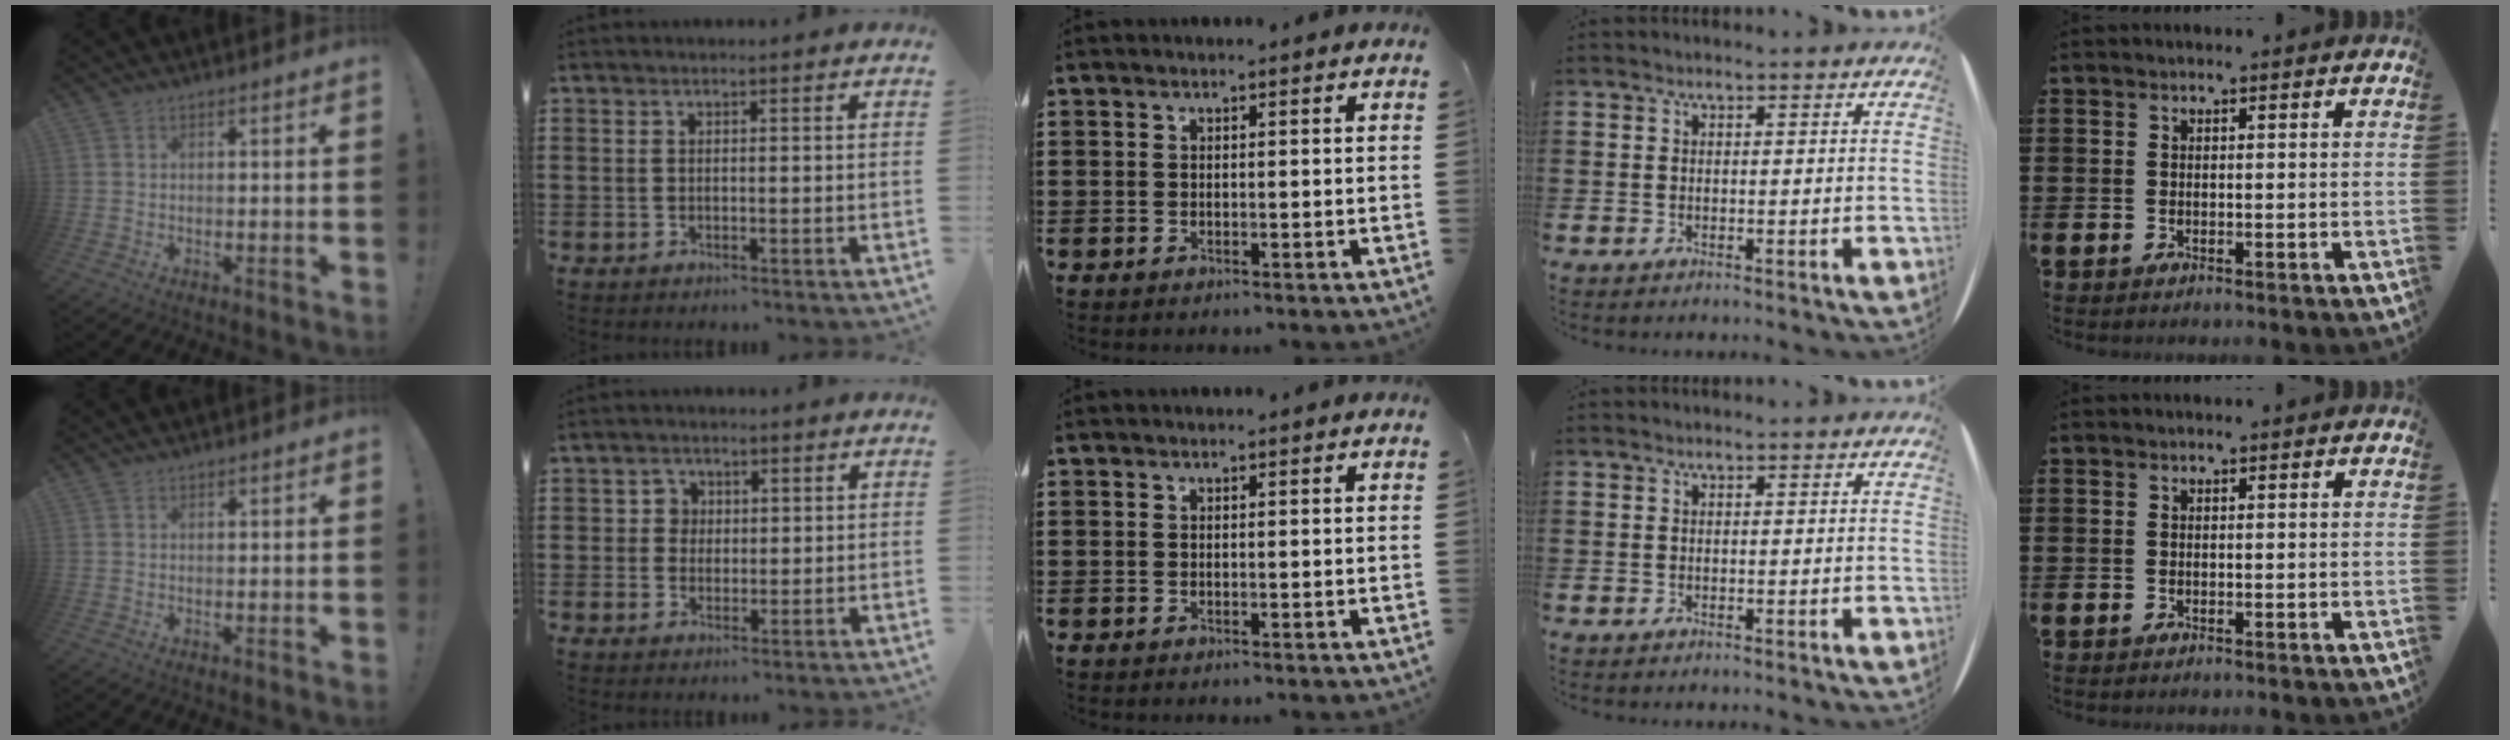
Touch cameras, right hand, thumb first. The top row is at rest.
{"thumb": {"total": 0.6, "force": [0.6, 0.1, -0.1], "torque": [0.002, 0.000, 0.012]}, "index": {"total": 2.6, "force": [0.5, 2.4, 0.9], "torque": [-0.028, 0.010, 0.005]}}